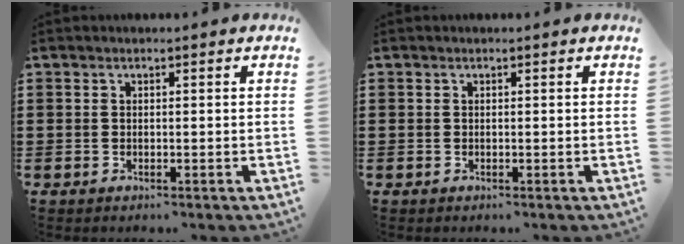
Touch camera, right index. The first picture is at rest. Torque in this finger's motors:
{"motor_torque": [0.00, 0.00, 0.00, 0.00]}